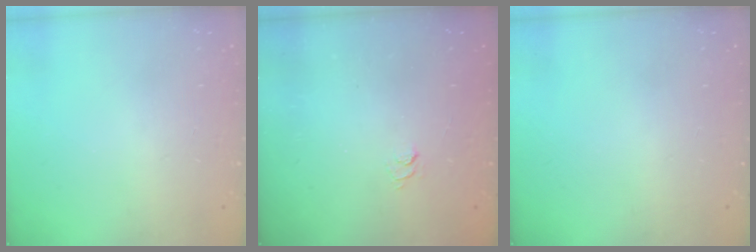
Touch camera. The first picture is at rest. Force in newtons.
{"total": 1.9, "press": 1.5, "slide": 1.3}
{"total": 0.0}